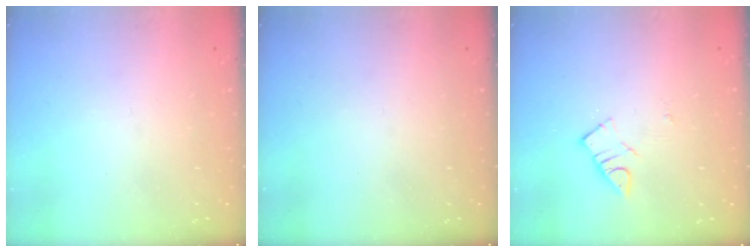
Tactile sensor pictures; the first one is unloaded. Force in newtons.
{"total": 0.0}
{"total": 3.6, "press": 3.6, "slide": 0.3}